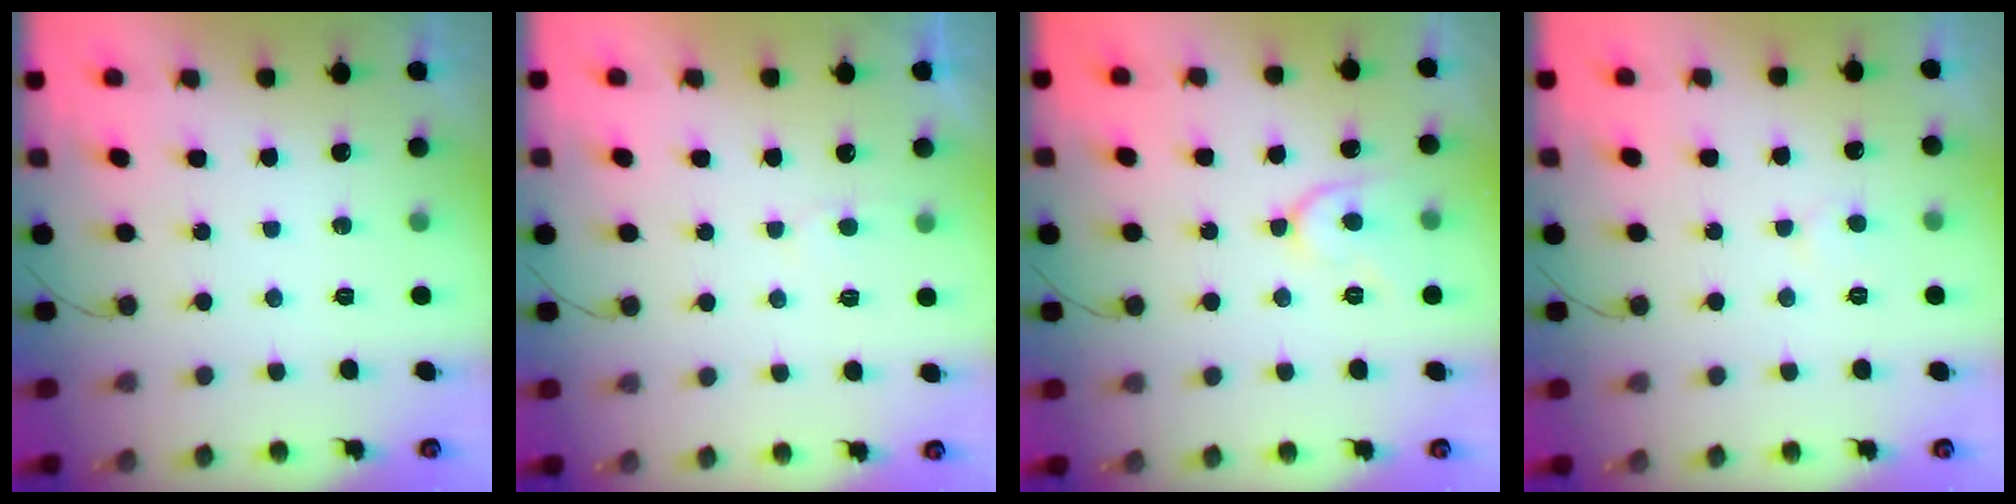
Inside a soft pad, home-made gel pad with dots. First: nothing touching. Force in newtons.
{"total": 2.9, "press": 2.8, "slide": 0.3}
{"total": 8.5, "press": 8.5, "slide": 0.8}
{"total": 2.4, "press": 2.4, "slide": 0.2}